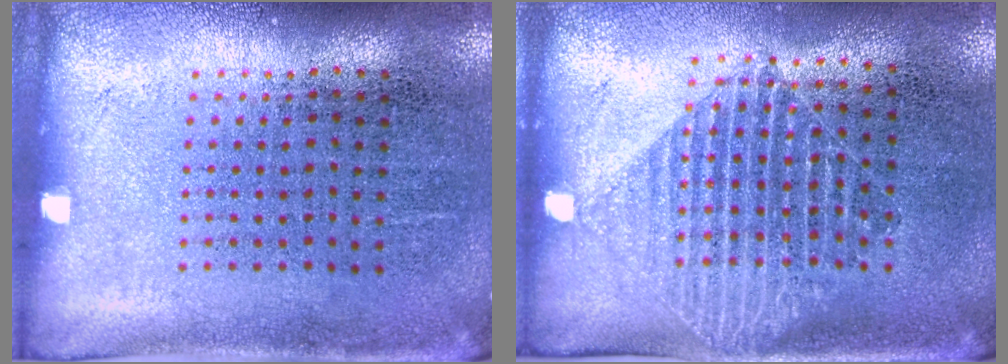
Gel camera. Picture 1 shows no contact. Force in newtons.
{"total": 1.4, "press": 1.2, "slide": 0.8}